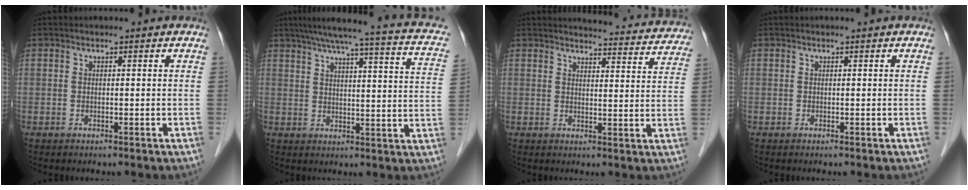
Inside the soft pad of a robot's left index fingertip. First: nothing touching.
{"total": 20.4, "force": [15.5, 2.5, 13.0], "torque": [-0.189, 0.018, 0.177]}
{"total": 15.0, "force": [14.5, 2.4, 2.7], "torque": [-0.007, -0.038, 0.144]}
{"total": 0.0}